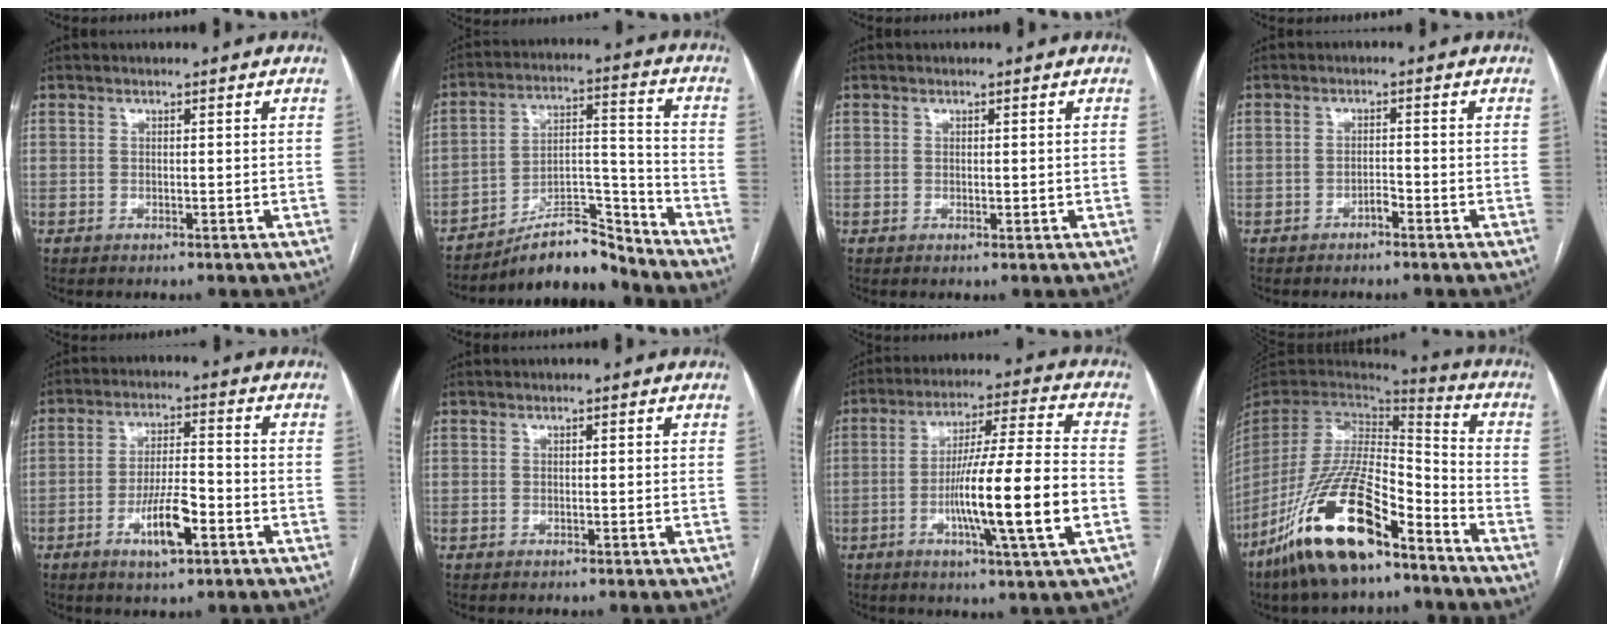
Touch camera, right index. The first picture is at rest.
{"total": 10.7, "force": [-10.0, 2.3, 3.3], "torque": [-0.047, 0.046, -0.170]}
{"total": 0.7, "force": [0.0, 0.4, 0.5], "torque": [-0.008, -0.002, 0.002]}
{"total": 1.5, "force": [-1.2, 0.3, 0.8], "torque": [-0.012, 0.003, -0.019]}
{"total": 8.0, "force": [-3.6, 1.8, 6.9], "torque": [-0.131, 0.000, -0.059]}
{"total": 0.0}
{"total": 16.1, "force": [-4.0, -0.5, 15.6], "torque": [-0.268, -0.007, -0.071]}
{"total": 21.8, "force": [-13.8, 5.7, 15.8], "torque": [-0.333, -0.031, -0.253]}